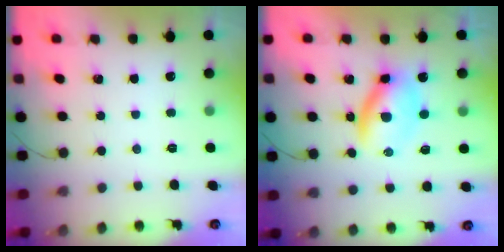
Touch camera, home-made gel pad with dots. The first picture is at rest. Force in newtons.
{"total": 5.8, "press": 5.8, "slide": 0.6}